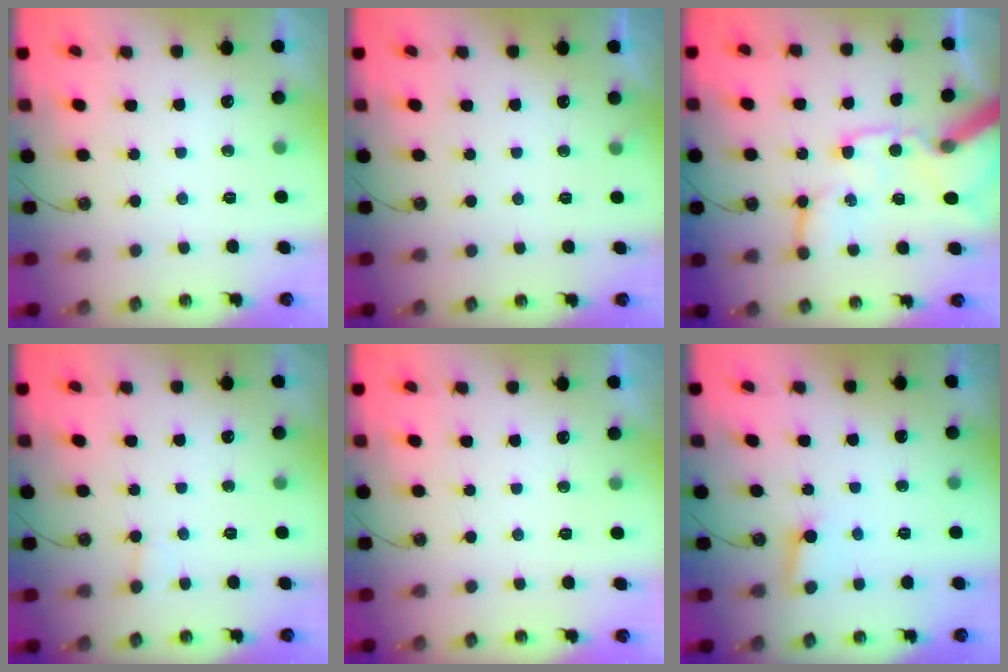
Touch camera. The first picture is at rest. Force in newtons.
{"total": 1.8, "press": 1.8, "slide": 0.1}
{"total": 19.7, "press": 19.4, "slide": 3.1}
{"total": 2.8, "press": 2.8, "slide": 0.2}
{"total": 0.0}
{"total": 2.7, "press": 2.7, "slide": 0.4}